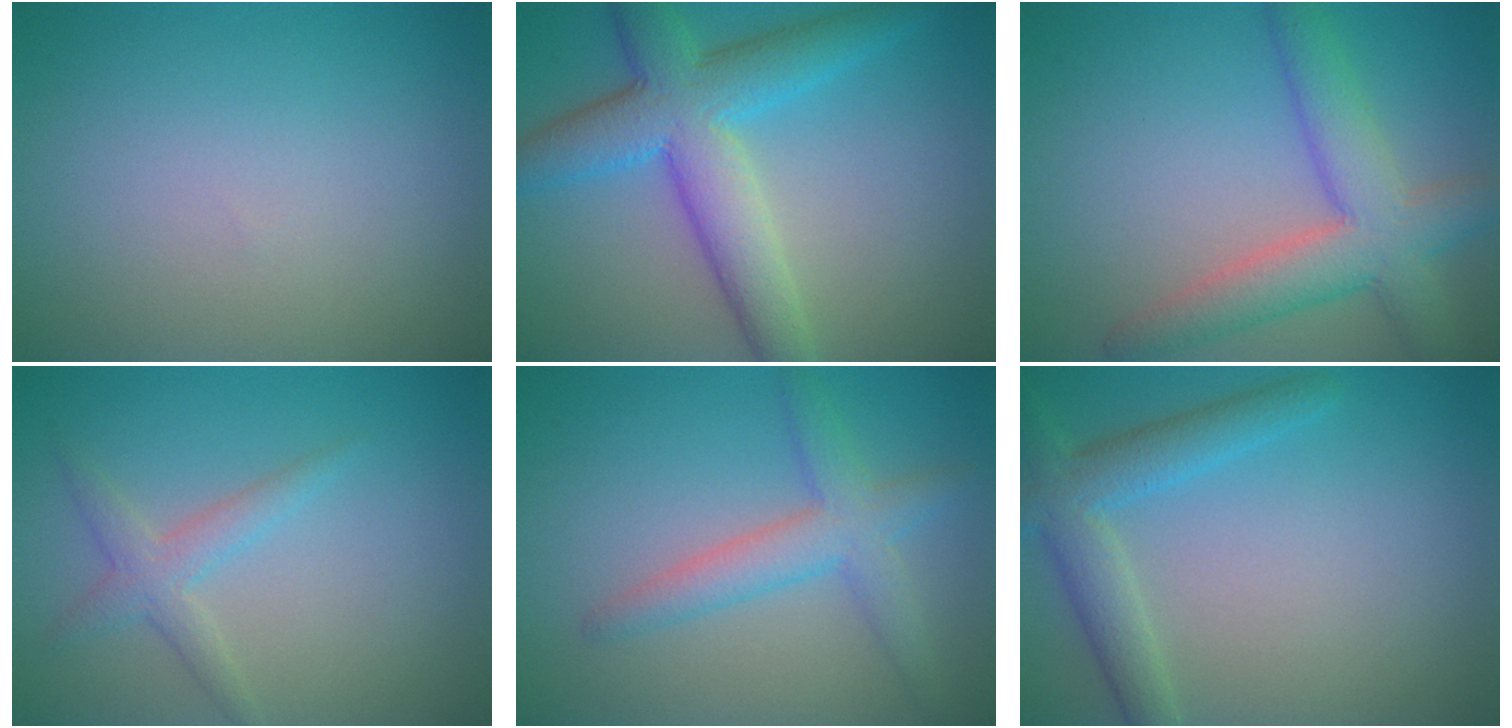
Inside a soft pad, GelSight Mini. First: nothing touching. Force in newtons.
{"total": 7.5, "press": 7.5, "slide": 0.2}
{"total": 6.1, "press": 6.0, "slide": 0.6}
{"total": 2.3, "press": 2.2, "slide": 0.1}
{"total": 3.6, "press": 3.6, "slide": 0.1}
{"total": 4.0, "press": 4.0, "slide": 0.3}